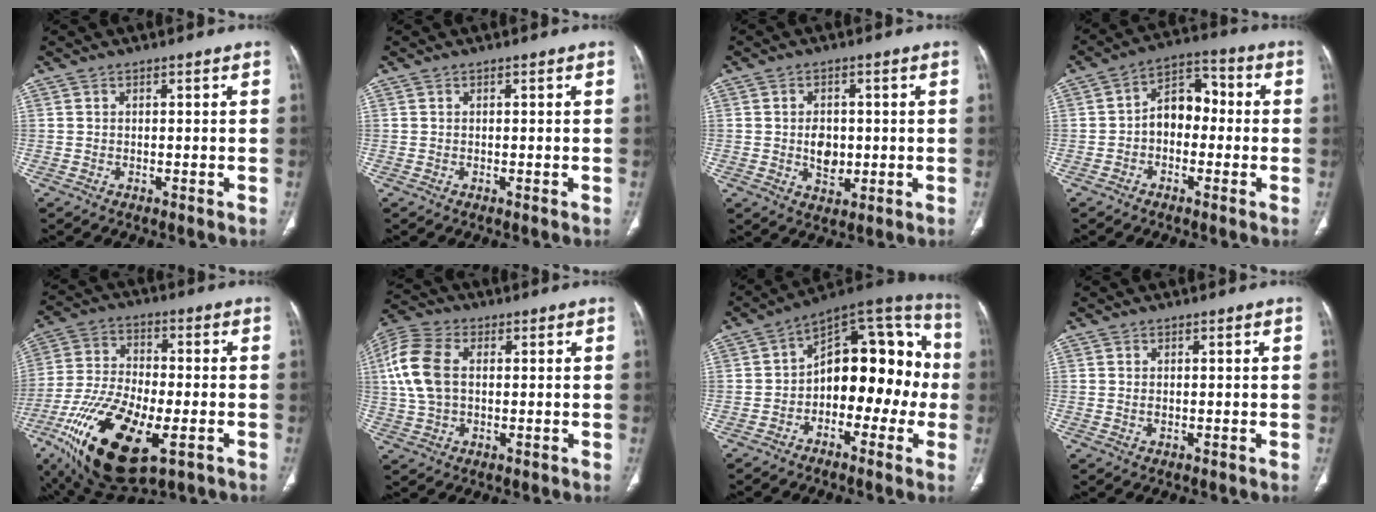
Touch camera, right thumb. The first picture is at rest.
{"total": 0.0}
{"total": 5.2, "force": [-0.1, 3.8, 3.6], "torque": [-0.041, -0.002, 0.004]}
{"total": 8.6, "force": [-0.9, 6.0, 6.0], "torque": [-0.067, 0.038, -0.030]}
{"total": 22.7, "force": [-9.1, 10.0, 18.2], "torque": [-0.377, -0.003, -0.150]}
{"total": 11.9, "force": [1.8, 7.7, 8.9], "torque": [-0.202, 0.017, 0.032]}
{"total": 17.7, "force": [-1.8, 10.6, 14.0], "torque": [-0.136, 0.059, -0.040]}
{"total": 0.7, "force": [0.2, 0.4, 0.6], "torque": [-0.012, -0.001, 0.007]}